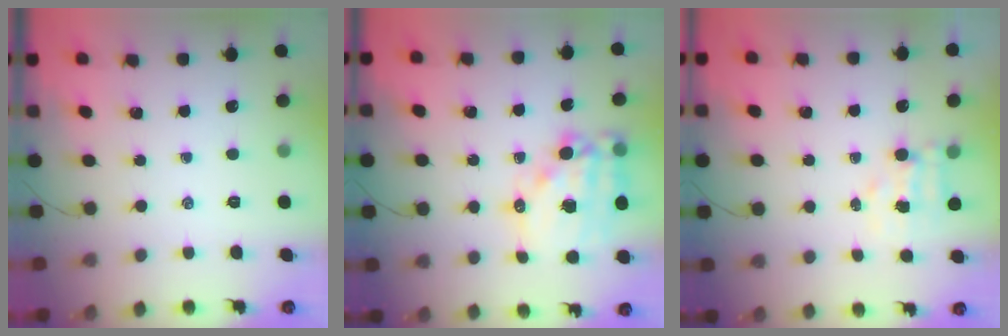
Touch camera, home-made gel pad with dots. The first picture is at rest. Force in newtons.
{"total": 15.4, "press": 15.2, "slide": 2.3}
{"total": 3.7, "press": 3.7, "slide": 0.6}